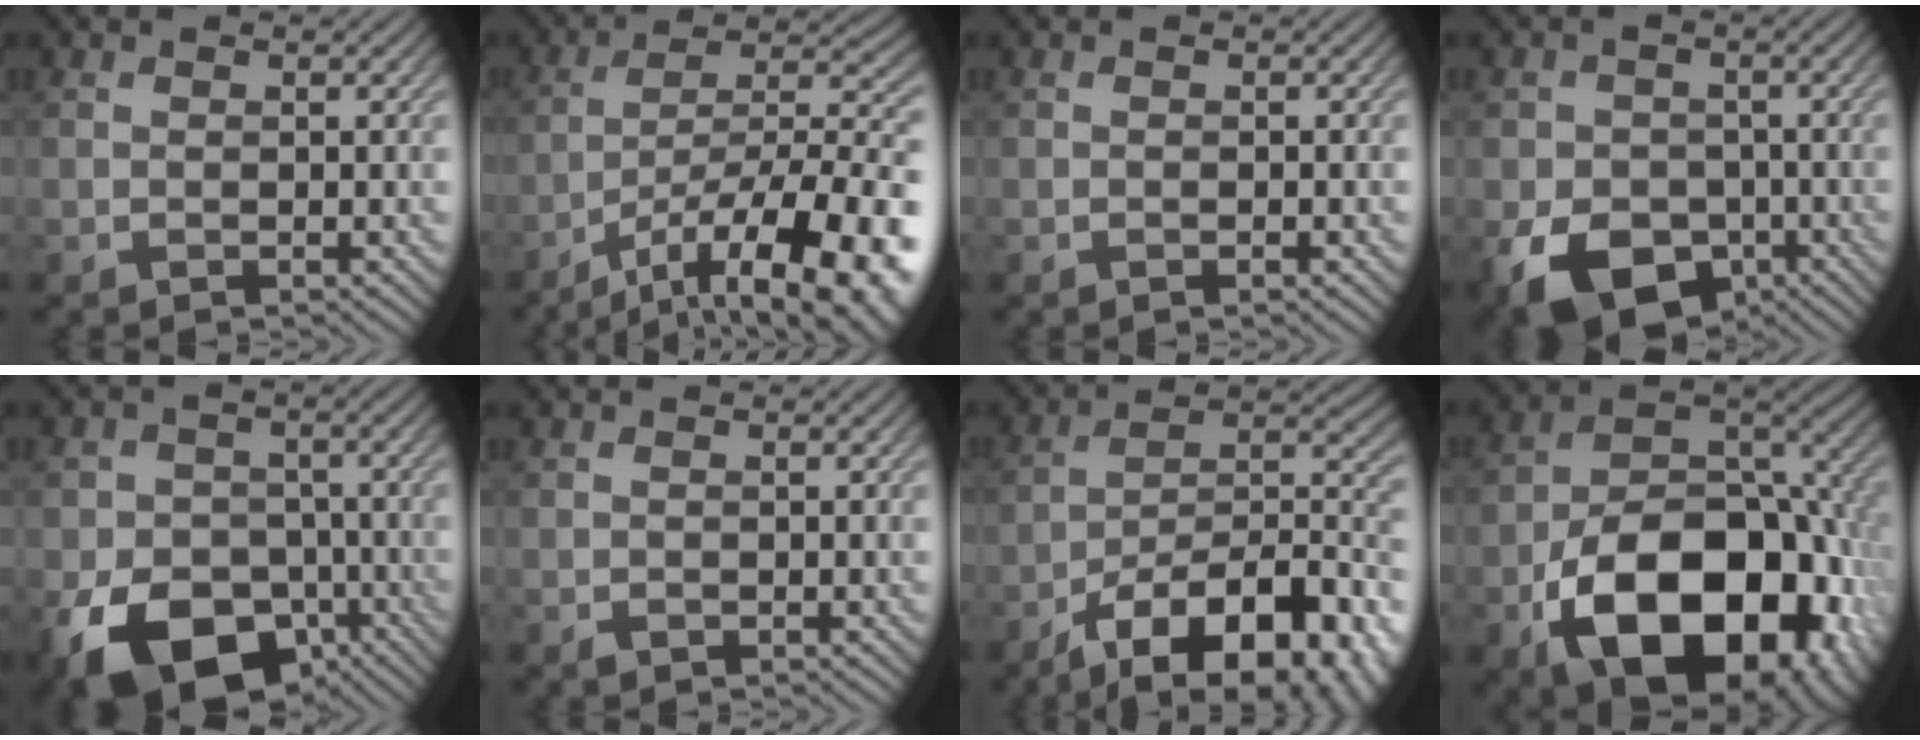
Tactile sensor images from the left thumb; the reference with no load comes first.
{"total": 16.8, "force": [-9.5, 5.5, 12.8], "torque": [-0.195, -0.010, -0.145]}
{"total": 0.6, "force": [-0.3, 0.0, 0.5], "torque": [-0.008, -0.001, -0.005]}
{"total": 10.6, "force": [-4.9, 7.5, 5.6], "torque": [-0.105, -0.035, -0.091]}
{"total": 14.1, "force": [-7.0, 9.7, 7.5], "torque": [-0.143, -0.044, -0.121]}
{"total": 0.5, "force": [-0.3, 0.4, 0.2], "torque": [-0.004, -0.006, -0.004]}
{"total": 17.8, "force": [-11.8, 6.9, 11.4], "torque": [-0.170, -0.021, -0.176]}
{"total": 19.8, "force": [-8.0, 12.2, 13.4], "torque": [-0.208, -0.050, -0.123]}